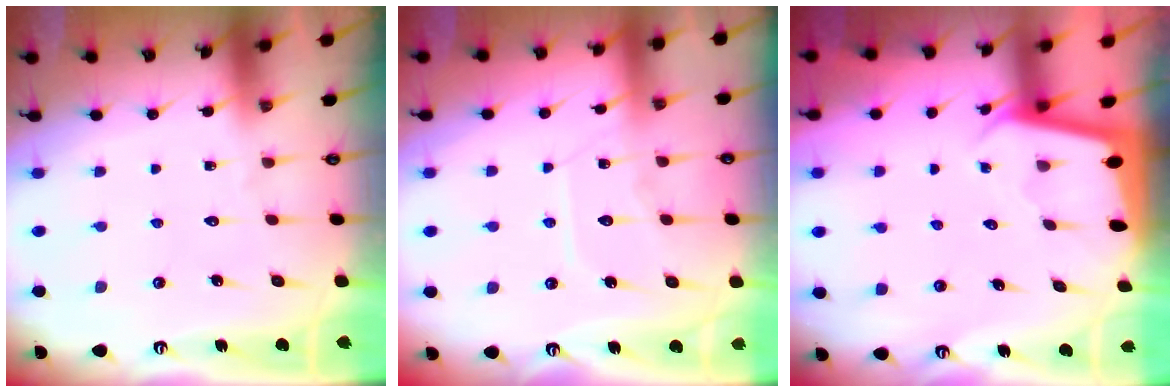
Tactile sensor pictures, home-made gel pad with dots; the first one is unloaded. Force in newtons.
{"total": 7.4, "press": 7.3, "slide": 0.8}
{"total": 2.0, "press": 2.0, "slide": 0.0}